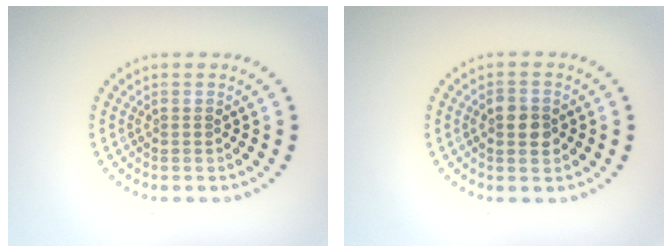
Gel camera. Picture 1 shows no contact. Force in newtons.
{"total": 2.6, "press": 2.6, "slide": 0.1}